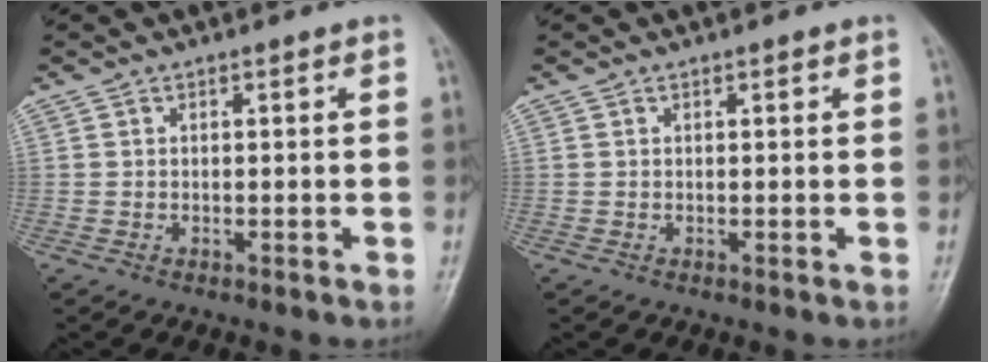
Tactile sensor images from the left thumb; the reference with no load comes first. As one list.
[{"total": 0.6, "force": [0.3, 0.3, 0.4], "torque": [-0.001, 0.000, 0.003]}]